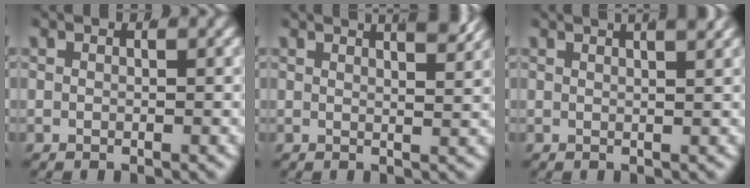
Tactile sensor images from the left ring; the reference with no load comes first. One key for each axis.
{"total": 4.5, "fx": 3.4, "fy": 0.7, "fz": 2.9, "tx": -0.030, "ty": 0.001, "tz": 0.054}
{"total": 4.3, "fx": 2.9, "fy": 0.9, "fz": 3.1, "tx": -0.026, "ty": 0.015, "tz": 0.040}